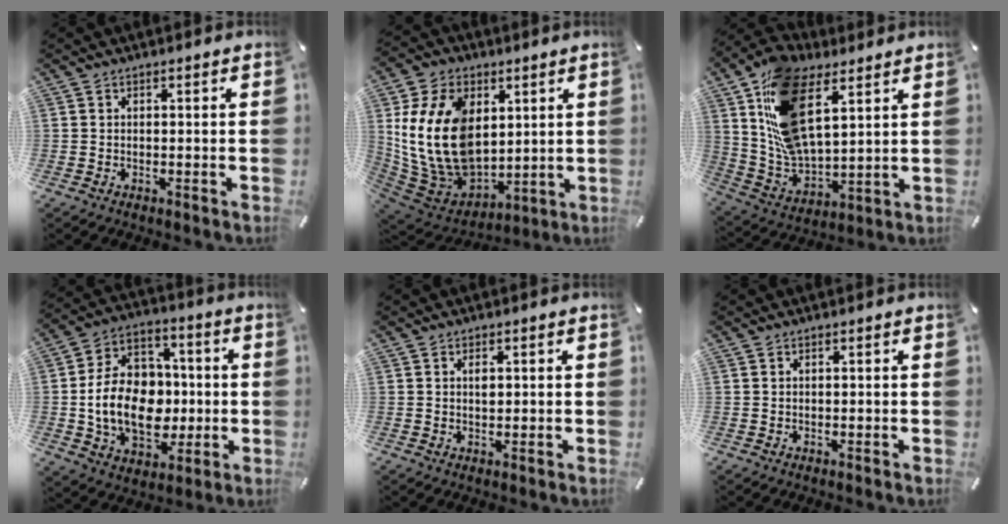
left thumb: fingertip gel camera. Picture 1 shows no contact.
{"total": 21.6, "force": [4.1, 15.5, 14.4], "torque": [-0.314, -0.023, 0.082]}
{"total": 20.0, "force": [9.2, 11.3, 13.8], "torque": [-0.294, -0.034, 0.167]}
{"total": 17.9, "force": [-1.9, 13.2, 11.9], "torque": [-0.238, 0.013, -0.028]}
{"total": 1.7, "force": [0.4, 1.0, 1.4], "torque": [-0.022, 0.000, 0.005]}
{"total": 0.0}